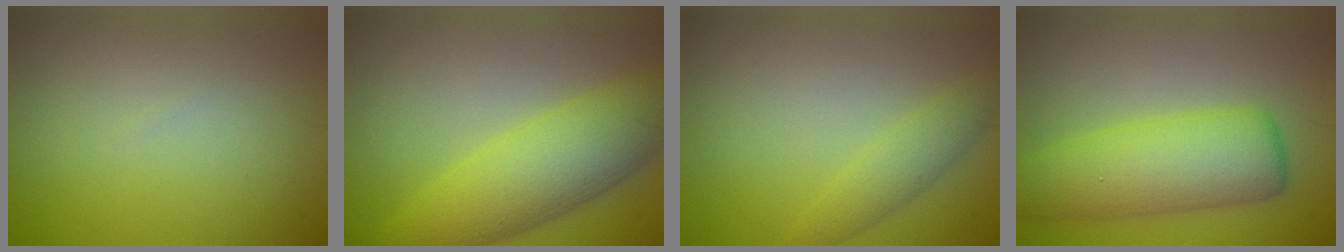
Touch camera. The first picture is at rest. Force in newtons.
{"total": 8.0, "press": 8.0, "slide": 0.2}
{"total": 2.3, "press": 2.3, "slide": 0.2}
{"total": 7.6, "press": 7.6, "slide": 0.2}